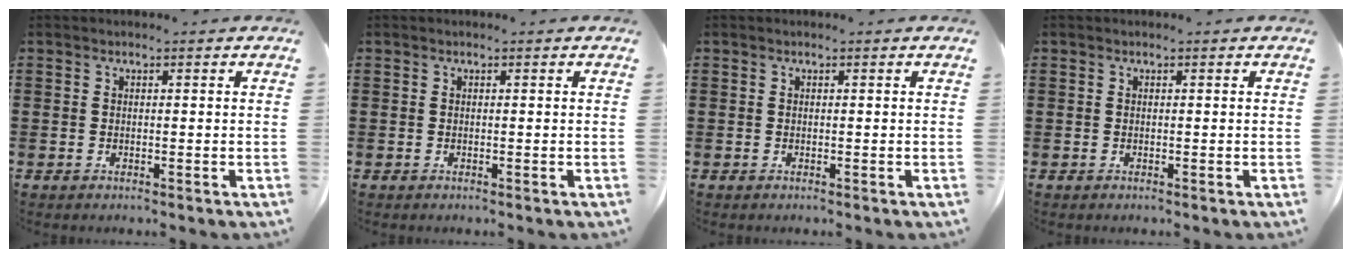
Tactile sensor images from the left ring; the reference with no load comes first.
{"total": 0.0}
{"total": 0.0}
{"total": 0.0}